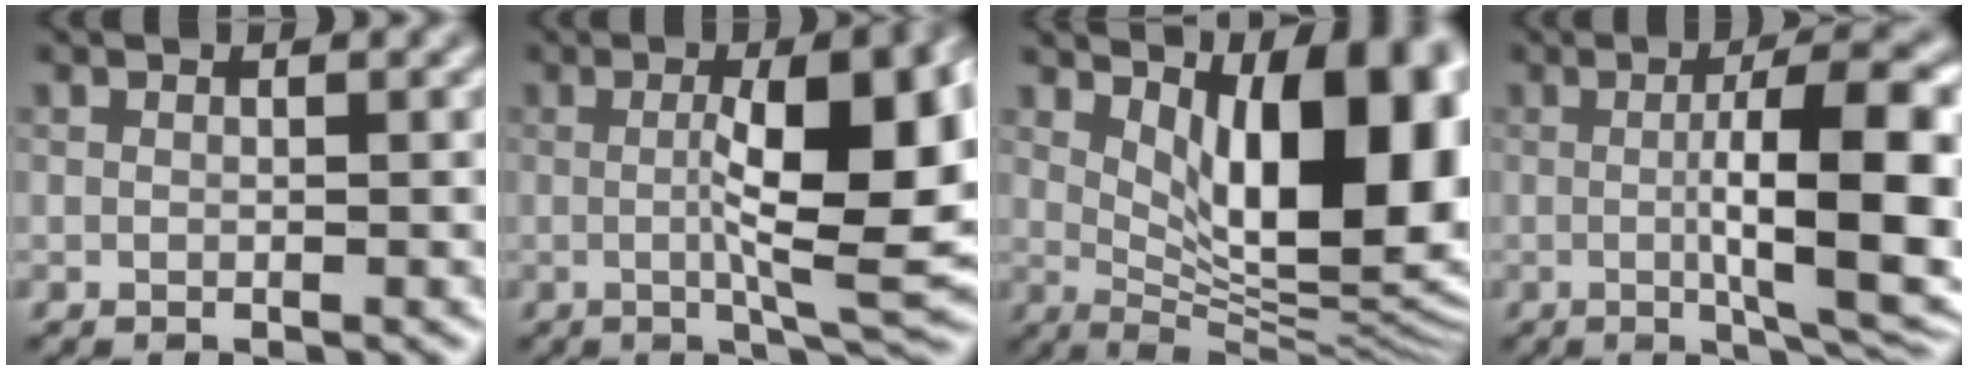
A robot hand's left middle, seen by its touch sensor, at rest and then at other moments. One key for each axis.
{"total": 11.4, "fx": 0.4, "fy": 2.6, "fz": 11.1, "tx": -0.154, "ty": 0.003, "tz": 0.006}
{"total": 13.7, "fx": 3.5, "fy": 5.7, "fz": 12.0, "tx": -0.129, "ty": 0.003, "tz": 0.054}
{"total": 11.3, "fx": -0.2, "fy": 2.9, "fz": 11.0, "tx": -0.138, "ty": -0.004, "tz": 0.000}